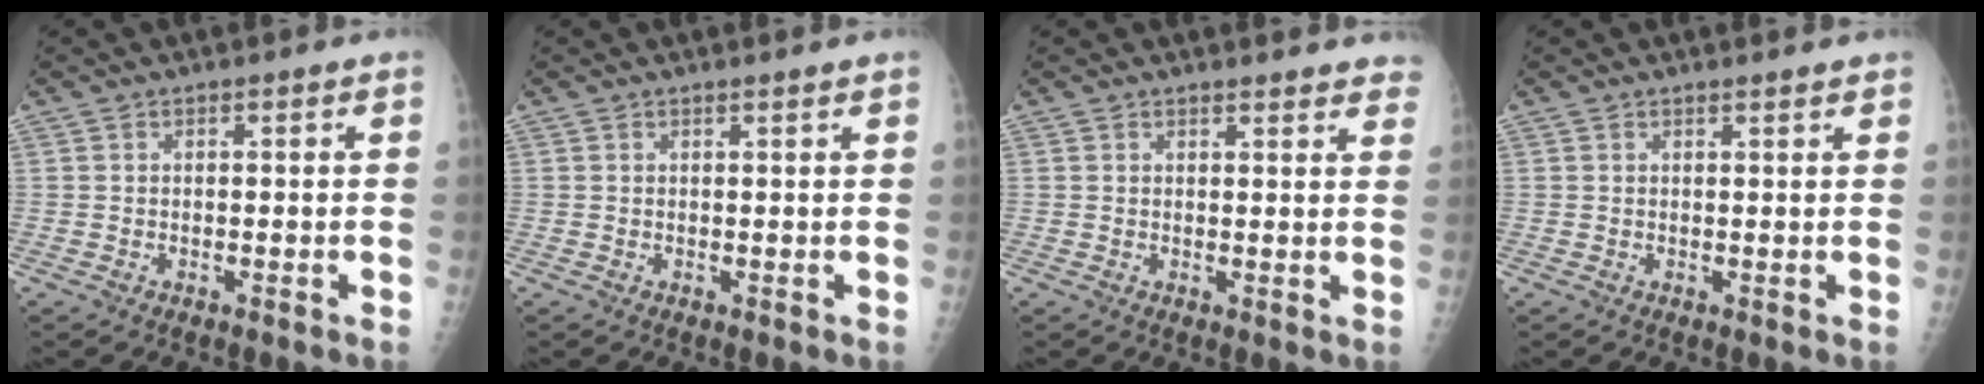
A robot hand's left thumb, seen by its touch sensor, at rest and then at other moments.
{"total": 0.7, "force": [0.7, -0.1, 0.3], "torque": [-0.009, -0.002, 0.013]}
{"total": 6.5, "force": [6.1, 1.6, 1.6], "torque": [0.012, -0.025, 0.048]}
{"total": 1.3, "force": [1.2, 0.1, 0.5], "torque": [-0.002, -0.004, 0.017]}